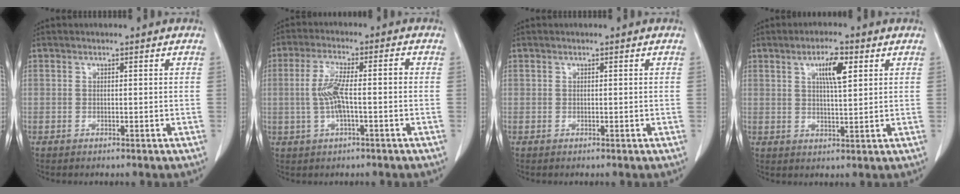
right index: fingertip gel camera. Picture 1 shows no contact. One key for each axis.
{"total": 6.8, "fx": -0.6, "fy": 1.4, "fz": 6.6, "tx": -0.141, "ty": 0.016, "tz": -0.012}
{"total": 0.0}
{"total": 5.6, "fx": 2.3, "fy": 1.1, "fz": 5.0, "tx": -0.087, "ty": 0.002, "tz": 0.039}